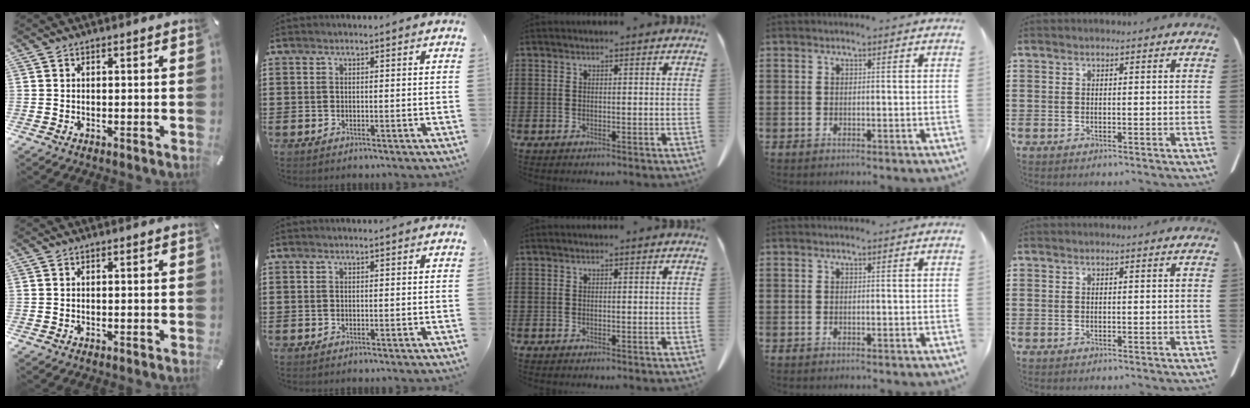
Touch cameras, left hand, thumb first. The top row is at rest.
{}